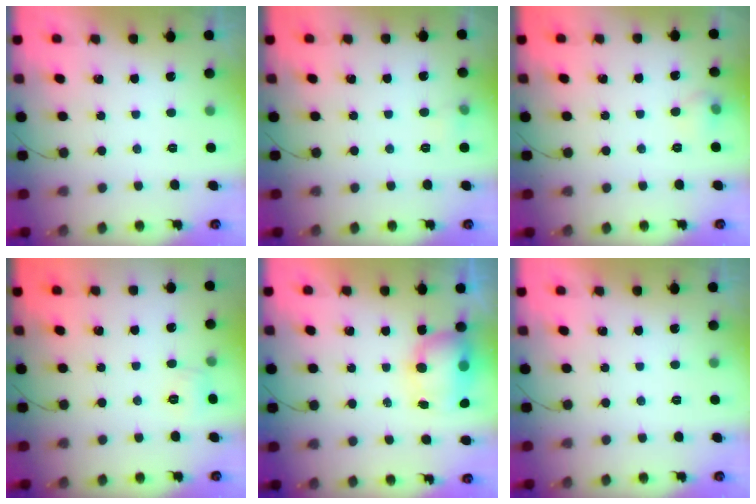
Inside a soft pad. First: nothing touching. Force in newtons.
{"total": 3.5, "press": 3.3, "slide": 1.1}
{"total": 7.7, "press": 4.5, "slide": 6.3}
{"total": 5.3, "press": 5.1, "slide": 1.5}
{"total": 8.0, "press": 7.8, "slide": 1.5}
{"total": 0.0}